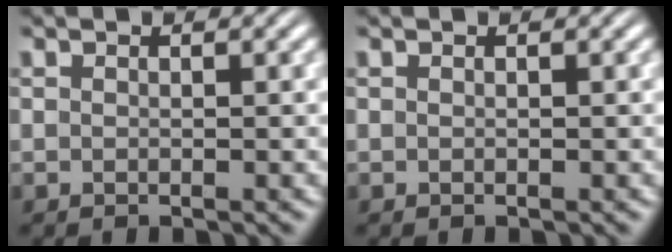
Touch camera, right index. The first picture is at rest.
{"total": 0.0}